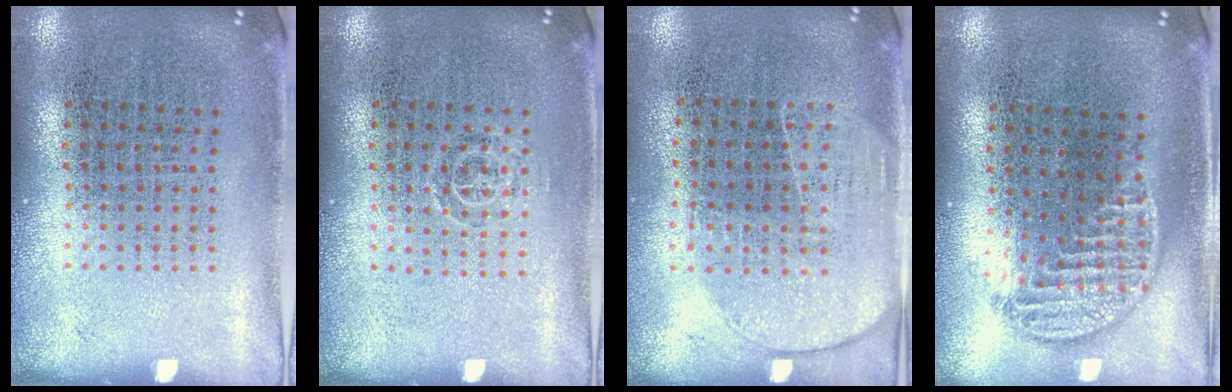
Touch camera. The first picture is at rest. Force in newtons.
{"total": 0.7, "press": 0.5, "slide": 0.5}
{"total": 1.8, "press": 1.5, "slide": 0.9}
{"total": 1.2, "press": 1.0, "slide": 0.6}